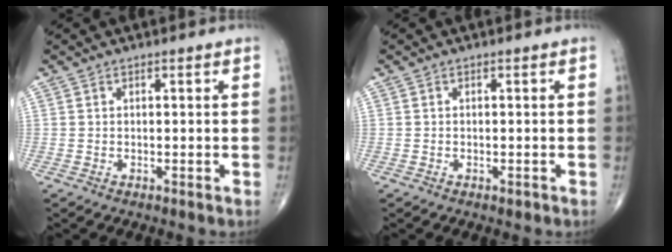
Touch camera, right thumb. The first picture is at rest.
{"total": 0.6, "force": [-0.4, 0.3, 0.4], "torque": [-0.003, -0.001, -0.006]}